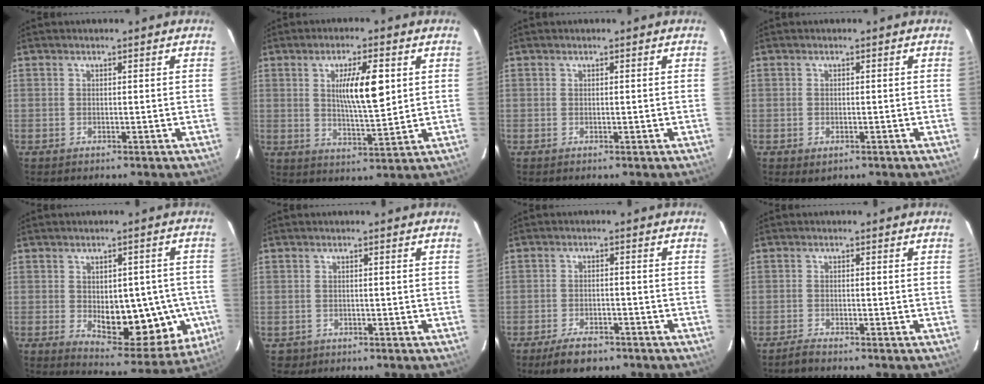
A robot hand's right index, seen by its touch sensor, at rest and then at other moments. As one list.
[{"total": 8.8, "force": [2.2, 1.6, 8.3], "torque": [-0.142, -0.001, 0.041]}, {"total": 0.0}, {"total": 1.5, "force": [-0.7, 1.0, 0.9], "torque": [-0.015, -0.001, 0.001]}, {"total": 14.0, "force": [-2.4, 6.8, 12.0], "torque": [-0.142, 0.005, -0.010]}, {"total": 2.1, "force": [-0.8, 2.0, -0.2], "torque": [-0.004, 0.006, -0.010]}, {"total": 5.7, "force": [-4.2, 2.4, 2.9], "torque": [-0.055, -0.002, -0.067]}, {"total": 1.6, "force": [-1.5, 0.0, 0.6], "torque": [-0.019, -0.004, -0.029]}]